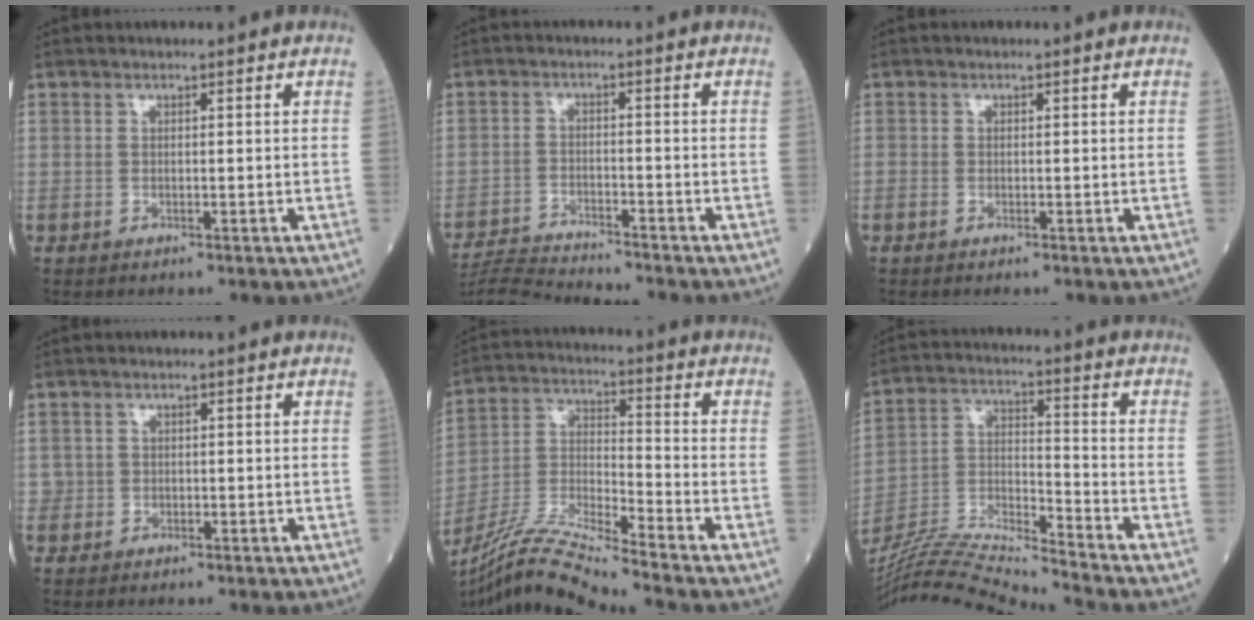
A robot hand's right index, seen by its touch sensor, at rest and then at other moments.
{"total": 8.3, "force": [-8.0, -1.6, 1.3], "torque": [-0.019, -0.012, -0.141]}
{"total": 0.0}
{"total": 0.7, "force": [-0.1, 0.7, 0.1], "torque": [0.006, 0.006, -0.003]}
{"total": 13.2, "force": [-11.7, -2.0, 5.8], "torque": [-0.111, -0.012, -0.221]}
{"total": 15.8, "force": [-14.9, -2.4, 4.5], "torque": [-0.077, 0.012, -0.272]}